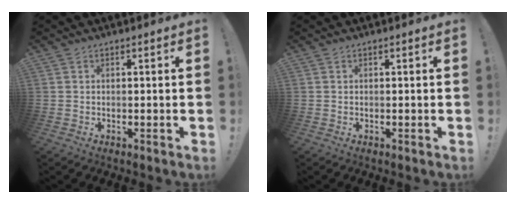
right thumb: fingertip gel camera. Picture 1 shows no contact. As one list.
[{"total": 0.0}]